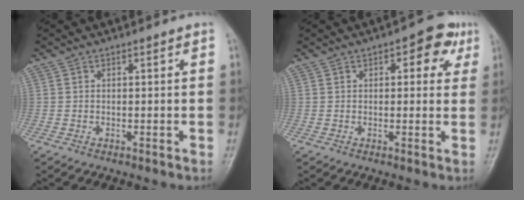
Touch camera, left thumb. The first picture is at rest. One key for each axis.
{"total": 6.2, "fx": 2.6, "fy": 3.3, "fz": 4.6, "tx": -0.023, "ty": -0.001, "tz": 0.021}